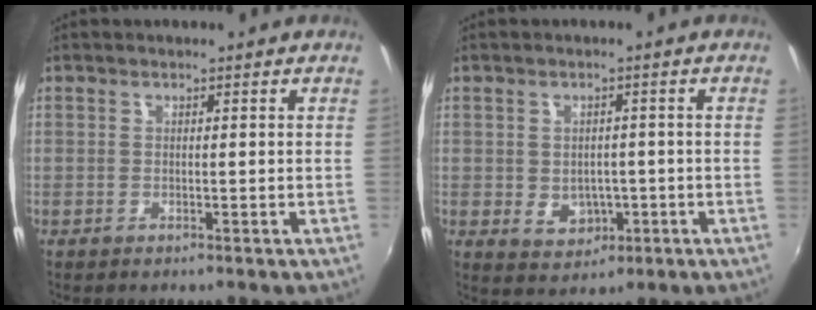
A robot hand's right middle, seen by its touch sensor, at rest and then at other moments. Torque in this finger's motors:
{"motor_torque": [0.79, -0.56, 0.01, 0.04]}